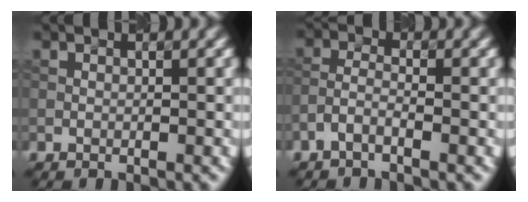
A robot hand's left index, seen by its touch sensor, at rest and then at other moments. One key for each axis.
{"total": 2.0, "fx": -1.4, "fy": 0.8, "fz": 1.2, "tx": -0.034, "ty": 0.007, "tz": -0.034}